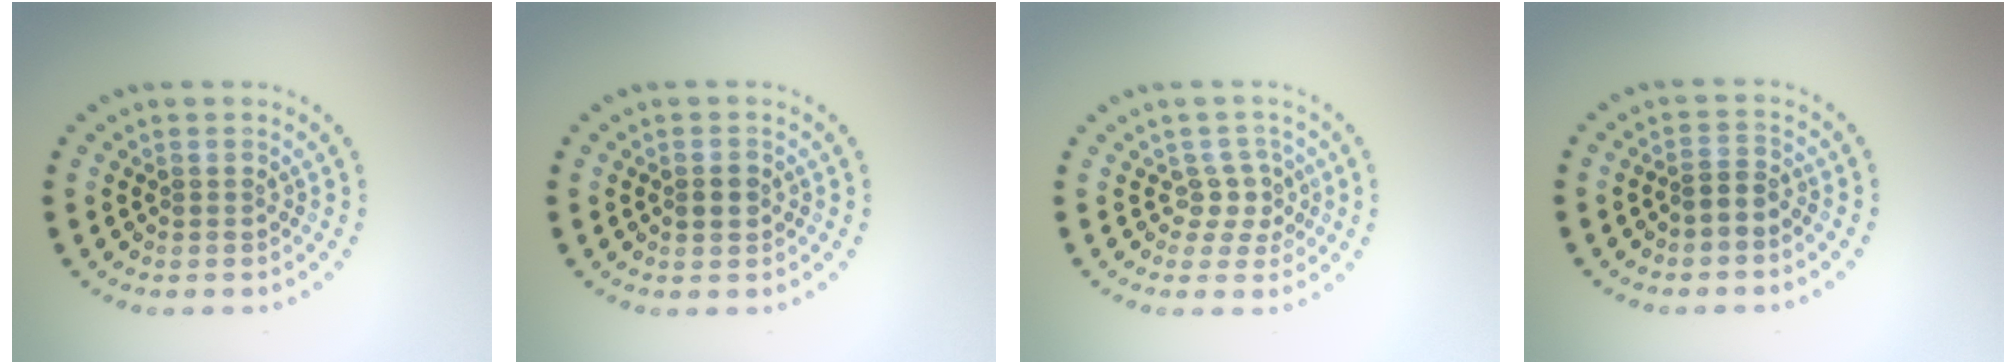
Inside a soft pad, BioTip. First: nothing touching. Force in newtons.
{"total": 1.7, "press": 1.7, "slide": 0.1}
{"total": 2.1, "press": 1.7, "slide": 1.3}
{"total": 1.8, "press": 1.4, "slide": 1.1}